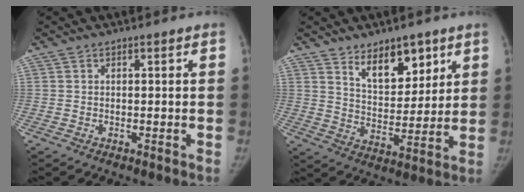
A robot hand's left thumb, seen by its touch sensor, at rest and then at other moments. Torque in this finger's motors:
{"motor_torque": [-0.05, 0.09, 0.81, -0.54, 0.05]}